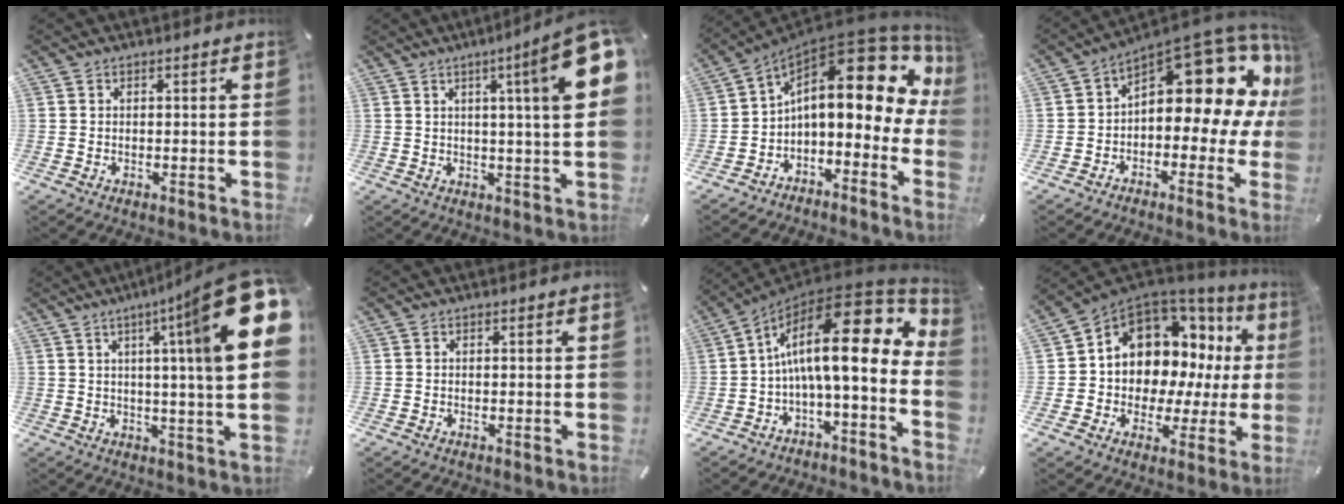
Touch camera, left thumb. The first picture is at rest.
{"total": 16.5, "force": [5.6, 1.2, 15.5], "torque": [-0.234, -0.031, 0.072]}
{"total": 18.7, "force": [5.3, 9.0, 15.5], "torque": [-0.230, -0.049, 0.084]}
{"total": 15.9, "force": [8.8, 7.1, 11.1], "torque": [-0.130, -0.087, 0.139]}
{"total": 23.0, "force": [7.4, 2.2, 21.6], "torque": [-0.320, -0.051, 0.100]}
{"total": 0.0}
{"total": 20.7, "force": [5.5, 7.6, 18.5], "torque": [-0.307, -0.054, 0.090]}
{"total": 11.0, "force": [5.1, 8.5, 4.7], "torque": [-0.088, -0.062, 0.094]}